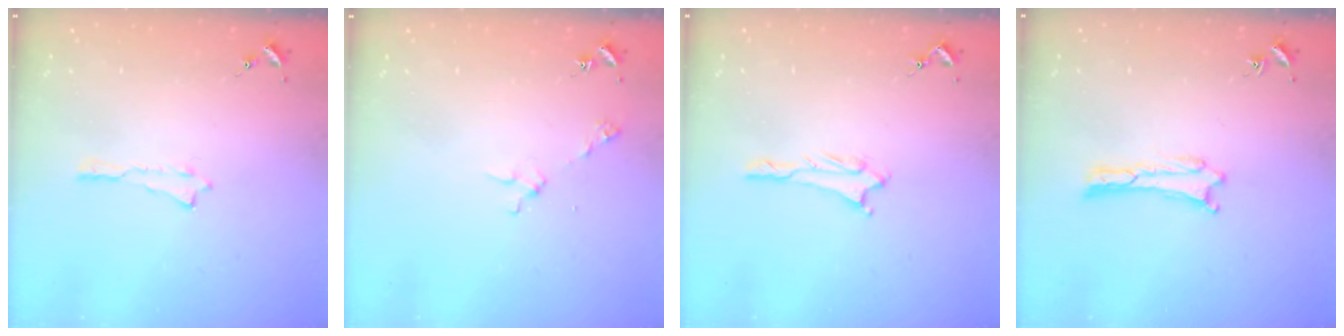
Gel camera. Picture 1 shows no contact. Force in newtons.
{"total": 2.9, "press": 2.9, "slide": 0.2}
{"total": 1.1, "press": 1.0, "slide": 0.1}
{"total": 0.0}